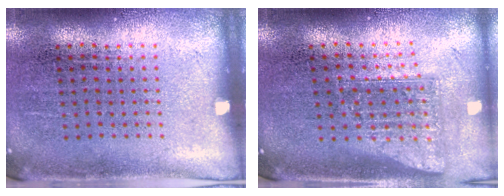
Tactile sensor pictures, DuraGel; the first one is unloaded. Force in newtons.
{"total": 1.6, "press": 1.2, "slide": 1.1}